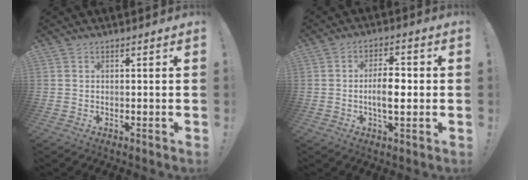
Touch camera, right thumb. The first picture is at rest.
{"total": 7.9, "force": [-1.1, 3.6, 7.0], "torque": [-0.106, 0.005, -0.024]}